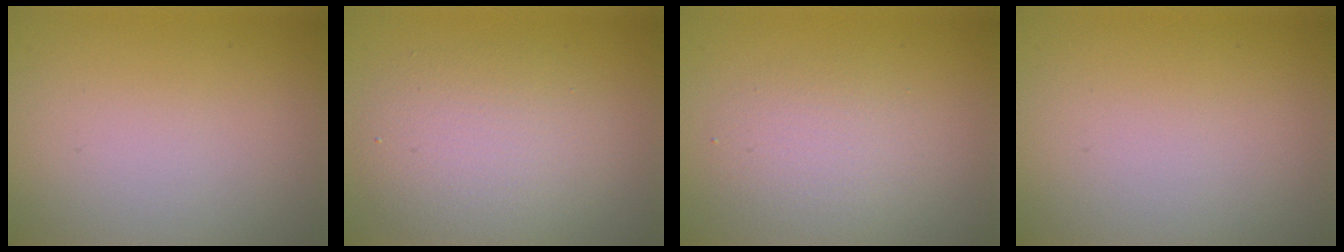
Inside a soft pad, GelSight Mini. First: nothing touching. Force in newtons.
{"total": 4.7, "press": 4.7, "slide": 0.2}
{"total": 2.6, "press": 2.6, "slide": 0.1}
{"total": 0.0}